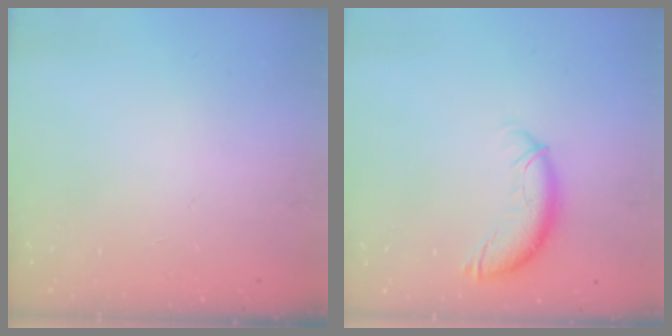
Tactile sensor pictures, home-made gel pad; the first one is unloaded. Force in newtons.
{"total": 10.1, "press": 10.1, "slide": 0.3}